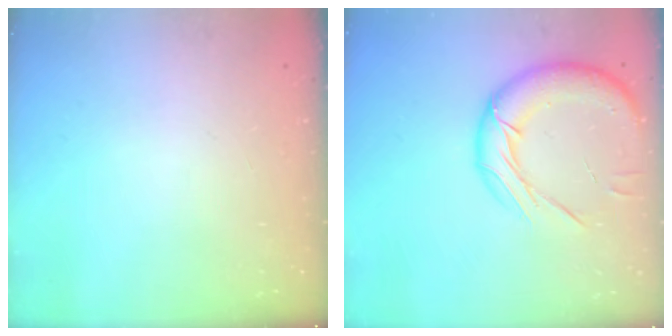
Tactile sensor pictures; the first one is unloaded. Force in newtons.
{"total": 16.4, "press": 16.2, "slide": 2.7}